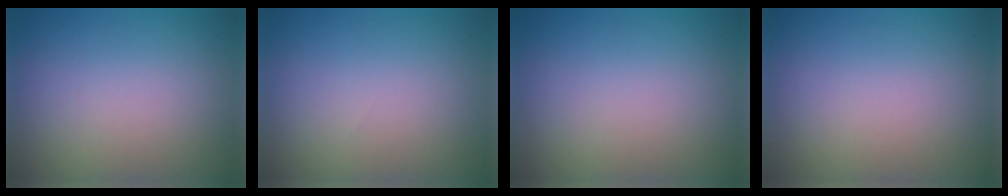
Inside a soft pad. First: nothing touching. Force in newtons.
{"total": 0.0}
{"total": 0.0}
{"total": 0.0}